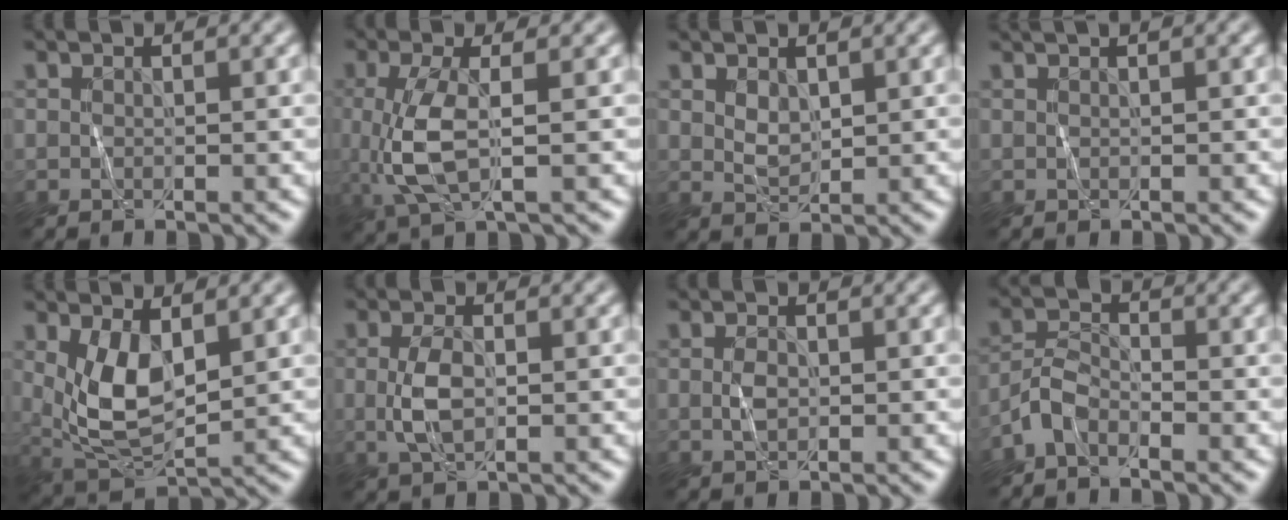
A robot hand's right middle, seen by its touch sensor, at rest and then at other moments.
{"total": 4.4, "force": [-0.2, 1.5, 4.1], "torque": [-0.107, -0.004, -0.003]}
{"total": 1.3, "force": [0.8, 0.8, 0.6], "torque": [-0.020, -0.001, 0.022]}
{"total": 1.8, "force": [1.1, 0.7, 1.3], "torque": [-0.010, -0.006, 0.004]}
{"total": 5.4, "force": [1.0, 2.7, 4.6], "torque": [-0.107, -0.009, 0.028]}
{"total": 2.8, "force": [0.0, 1.4, 2.4], "torque": [-0.062, 0.001, 0.001]}
{"total": 1.2, "force": [0.0, 0.9, 0.9], "torque": [-0.024, 0.002, 0.002]}
{"total": 2.6, "force": [-1.9, 1.2, 1.3], "torque": [-0.028, 0.009, -0.046]}